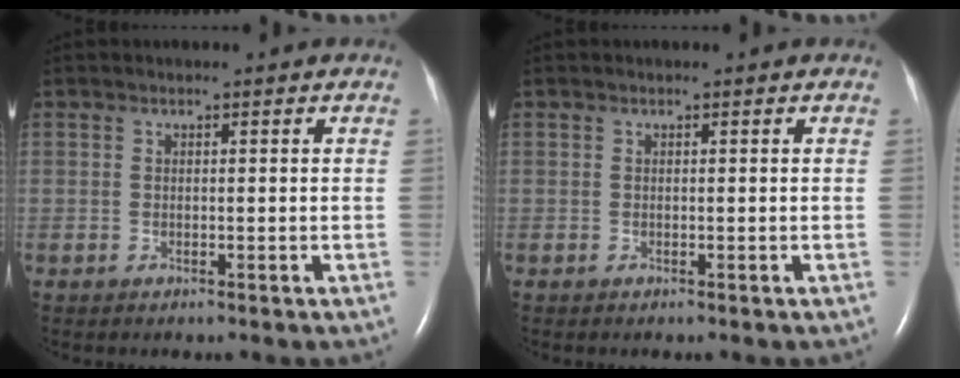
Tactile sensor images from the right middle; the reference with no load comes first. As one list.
[{"total": 0.0}]